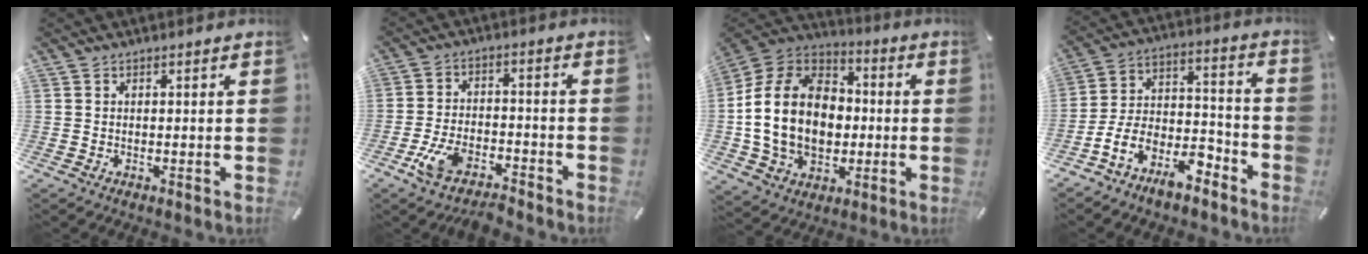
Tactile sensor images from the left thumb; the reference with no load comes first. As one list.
[{"total": 8.8, "force": [-6.3, 3.7, 4.9], "torque": [-0.107, 0.027, -0.121]}, {"total": 18.8, "force": [-1.4, 14.8, 11.6], "torque": [-0.266, 0.014, -0.025]}, {"total": 11.1, "force": [-8.4, 5.6, 4.6], "torque": [-0.086, 0.036, -0.159]}]